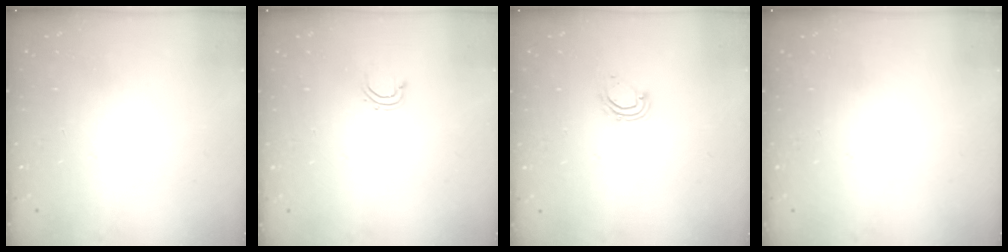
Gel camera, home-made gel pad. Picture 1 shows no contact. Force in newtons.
{"total": 2.8, "press": 2.7, "slide": 0.5}
{"total": 5.4, "press": 5.4, "slide": 0.3}
{"total": 0.0}